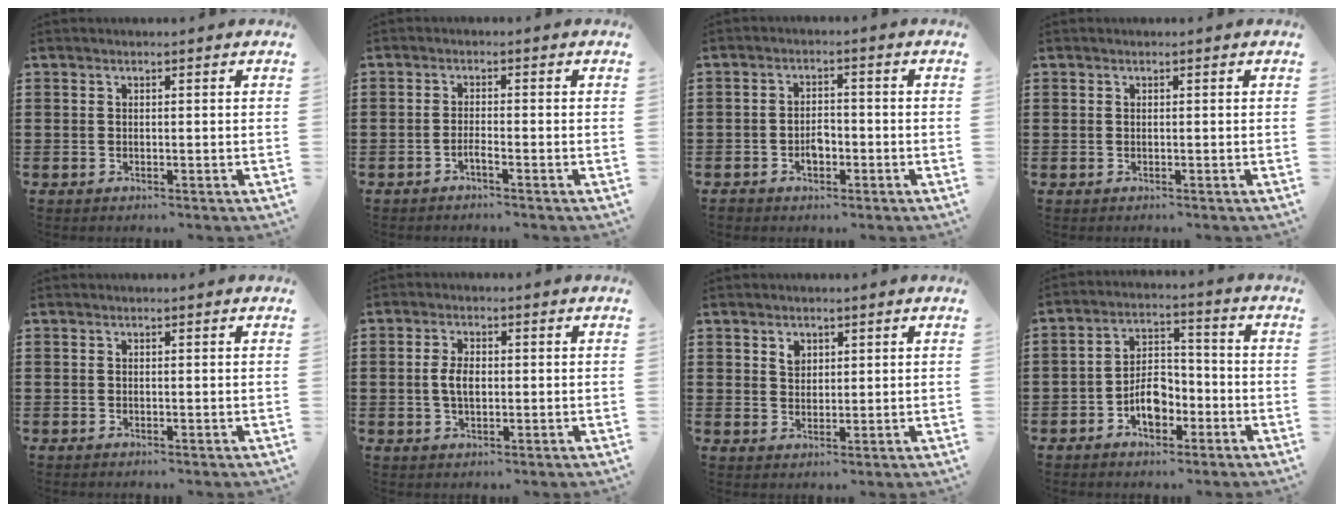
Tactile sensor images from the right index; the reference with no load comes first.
{"total": 1.5, "force": [-1.1, 0.1, 1.0], "torque": [-0.019, -0.004, -0.020]}
{"total": 2.9, "force": [-1.2, 1.8, 1.8], "torque": [-0.037, 0.003, -0.024]}
{"total": 0.0}
{"total": 0.0}
{"total": 3.6, "force": [0.0, 1.9, 3.0], "torque": [-0.067, 0.004, -0.004]}
{"total": 2.3, "force": [1.4, 1.6, 0.9], "torque": [-0.014, 0.002, 0.024]}
{"total": 6.3, "force": [-2.9, 3.9, 4.1], "torque": [-0.068, 0.009, -0.055]}